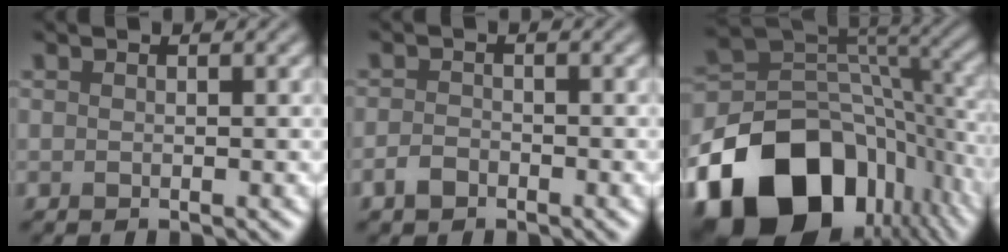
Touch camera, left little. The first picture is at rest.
{"total": 1.6, "force": [-1.1, 0.9, 0.7], "torque": [-0.013, 0.002, -0.024]}
{"total": 18.2, "force": [-10.1, 12.3, 8.8], "torque": [-0.195, -0.018, -0.158]}